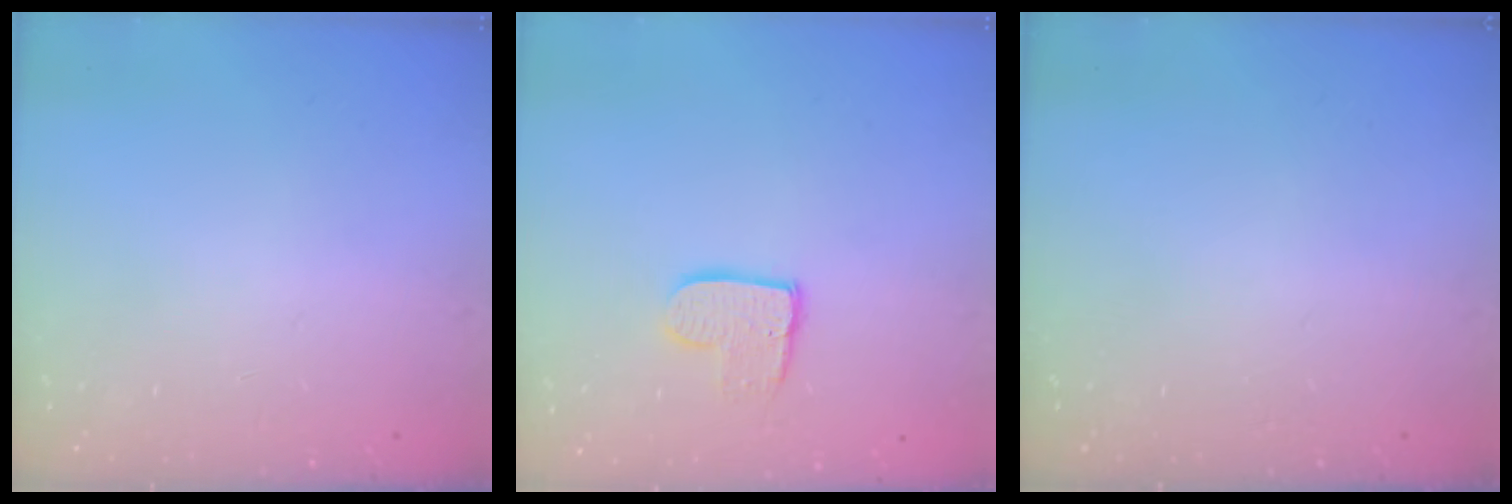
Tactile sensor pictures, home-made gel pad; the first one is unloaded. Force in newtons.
{"total": 9.0, "press": 9.0, "slide": 0.7}
{"total": 0.0}